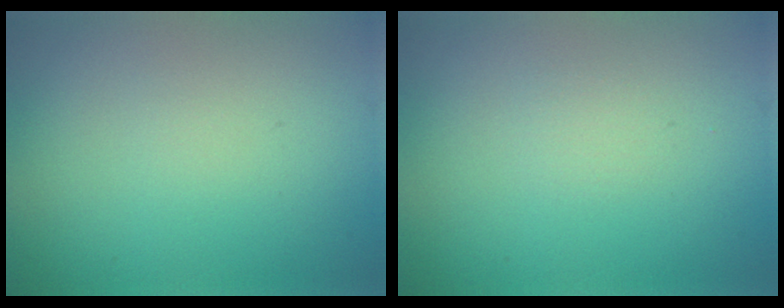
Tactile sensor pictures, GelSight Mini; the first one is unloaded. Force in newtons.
{"total": 0.6, "press": 0.6, "slide": 0.0}